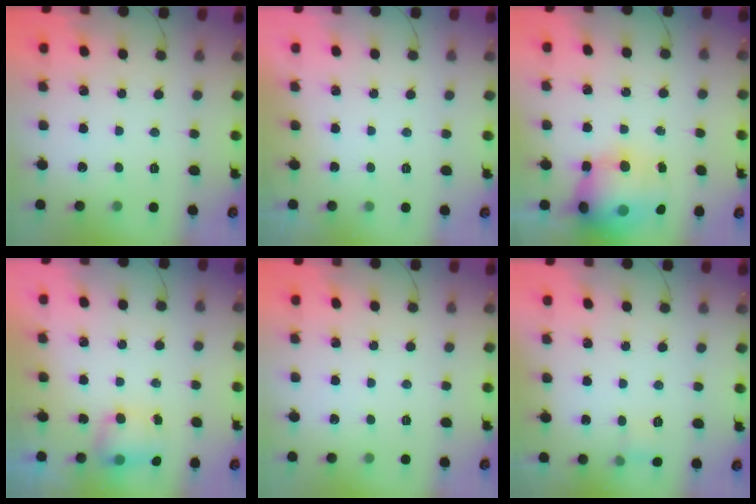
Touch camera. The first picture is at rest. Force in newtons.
{"total": 0.0}
{"total": 19.6, "press": 17.7, "slide": 8.5}
{"total": 6.6, "press": 6.6, "slide": 0.6}
{"total": 0.0}
{"total": 5.4, "press": 5.1, "slide": 1.8}